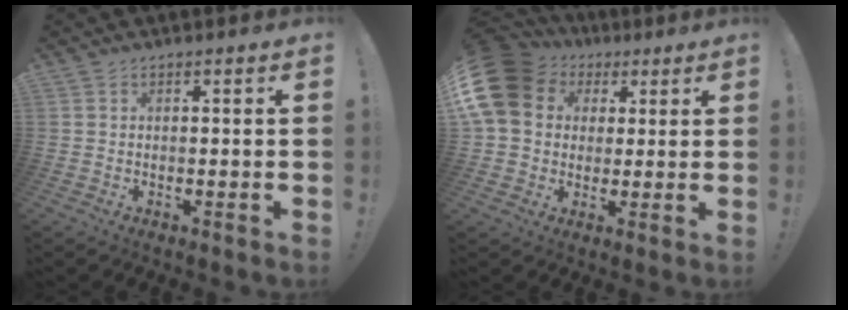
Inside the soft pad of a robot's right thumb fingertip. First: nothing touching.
{"total": 15.5, "force": [4.2, 12.5, 8.0], "torque": [-0.141, -0.011, 0.086]}